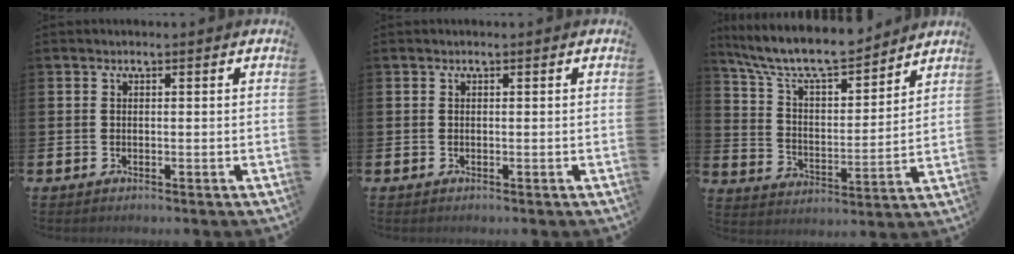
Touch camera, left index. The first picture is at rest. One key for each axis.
{"total": 0.0}
{"total": 9.7, "fx": 9.0, "fy": 1.8, "fz": 3.2, "tx": -0.099, "ty": -0.061, "tz": 0.156}